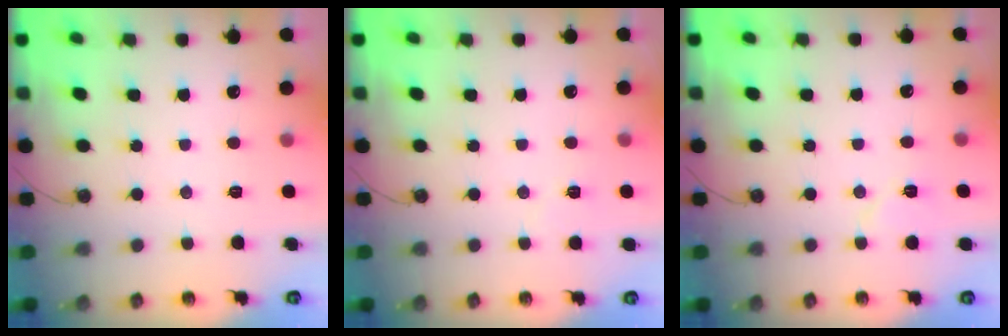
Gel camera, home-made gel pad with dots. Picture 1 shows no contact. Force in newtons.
{"total": 3.5, "press": 3.1, "slide": 1.8}
{"total": 6.6, "press": 6.3, "slide": 1.9}